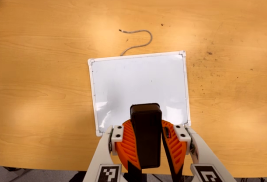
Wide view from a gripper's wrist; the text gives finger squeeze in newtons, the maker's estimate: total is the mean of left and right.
{"total": 11.6, "left": 10.6, "right": 12.5}